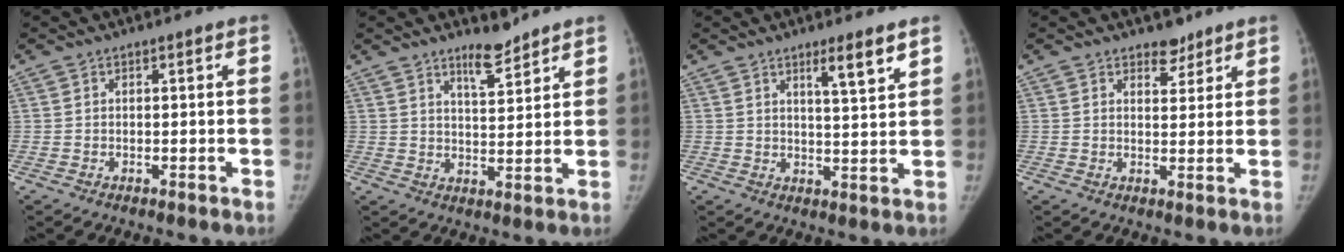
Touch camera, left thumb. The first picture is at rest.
{"total": 5.2, "force": [4.3, 1.2, 2.6], "torque": [-0.030, -0.039, 0.072]}
{"total": 5.8, "force": [3.7, 0.5, 4.4], "torque": [-0.066, -0.031, 0.060]}
{"total": 3.4, "force": [2.7, 1.9, 1.1], "torque": [0.004, -0.018, 0.041]}